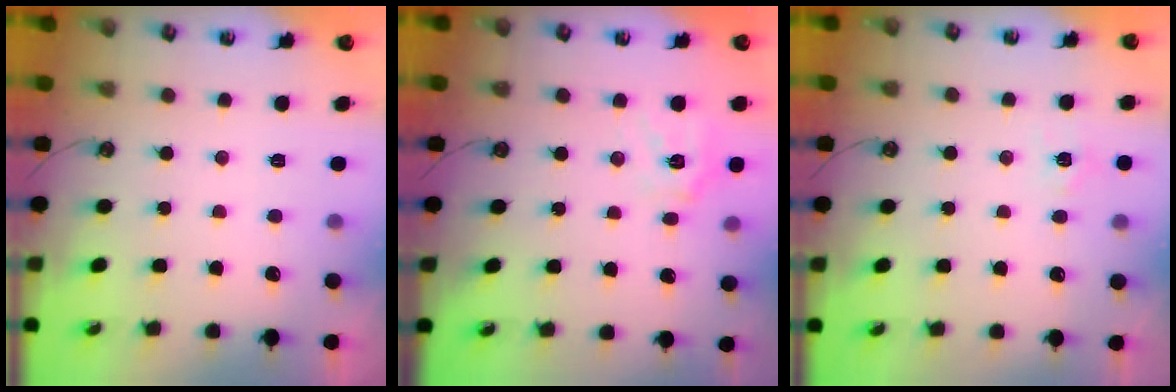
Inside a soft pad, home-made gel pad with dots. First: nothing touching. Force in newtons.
{"total": 12.3, "press": 12.1, "slide": 1.8}
{"total": 5.1, "press": 5.1, "slide": 0.4}